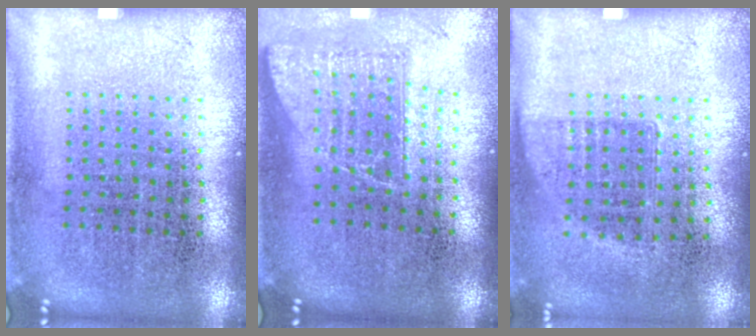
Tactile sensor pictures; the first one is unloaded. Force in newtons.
{"total": 1.4, "press": 1.1, "slide": 0.9}
{"total": 0.7, "press": 0.6, "slide": 0.4}